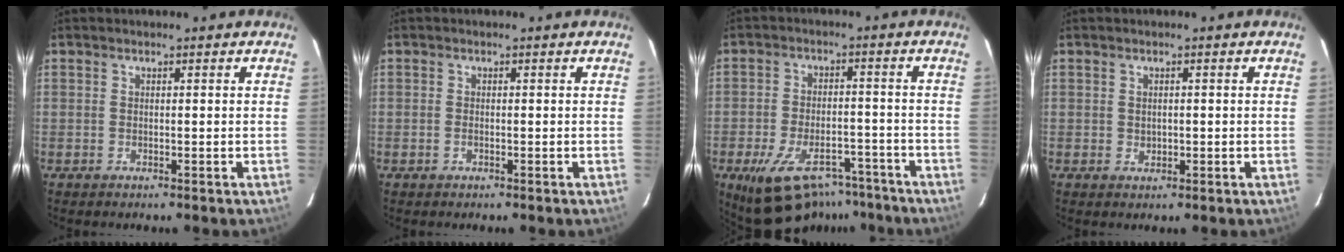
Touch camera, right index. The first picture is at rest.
{"total": 0.7, "force": [-0.3, 0.5, 0.5], "torque": [-0.010, 0.000, -0.007]}
{"total": 15.0, "force": [-10.5, 7.3, 7.8], "torque": [-0.161, -0.001, -0.149]}
{"total": 1.3, "force": [0.1, 1.1, 0.6], "torque": [-0.008, 0.002, 0.004]}